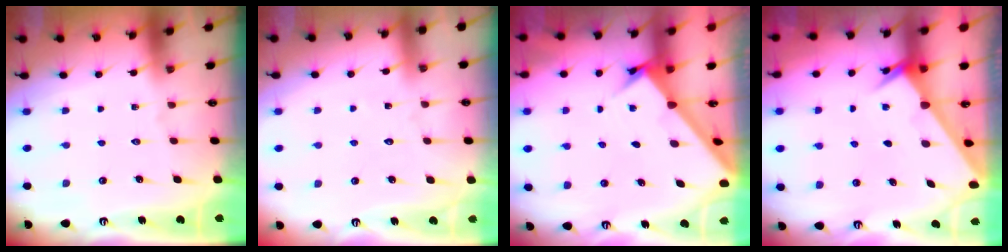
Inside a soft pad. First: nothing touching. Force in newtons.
{"total": 2.6, "press": 2.6, "slide": 0.2}
{"total": 3.8, "press": 3.8, "slide": 0.4}
{"total": 1.8, "press": 1.8, "slide": 0.0}